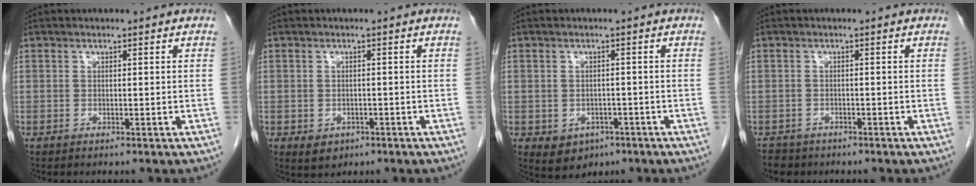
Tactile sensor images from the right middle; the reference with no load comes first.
{"total": 2.7, "force": [-1.3, 2.1, 1.1], "torque": [-0.016, 0.001, -0.007]}
{"total": 5.0, "force": [-2.3, 3.9, 2.0], "torque": [-0.029, 0.001, -0.022]}
{"total": 2.8, "force": [-2.3, 1.7, 0.1], "torque": [-0.010, 0.002, -0.037]}